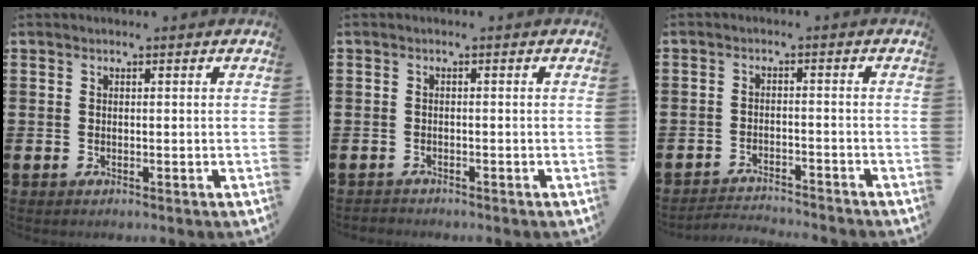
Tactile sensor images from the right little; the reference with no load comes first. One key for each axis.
{"total": 0.6, "fx": -0.6, "fy": 0.1, "fz": 0.0, "tx": 0.000, "ty": 0.000, "tz": -0.014}
{"total": 2.6, "fx": -2.6, "fy": -0.1, "fz": -0.1, "tx": -0.004, "ty": 0.003, "tz": -0.056}